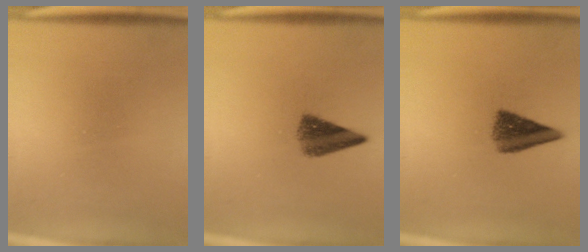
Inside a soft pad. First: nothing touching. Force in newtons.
{"total": 5.1}
{"total": 6.1}